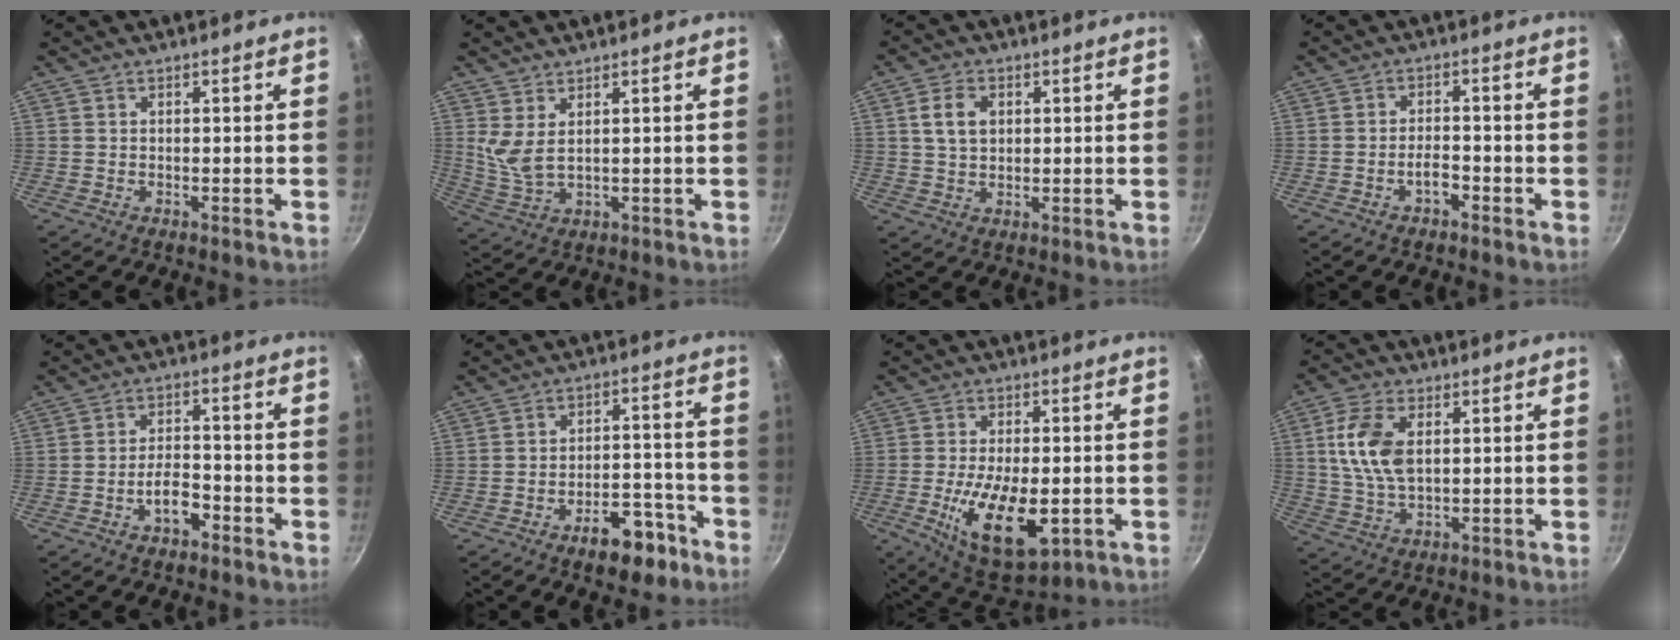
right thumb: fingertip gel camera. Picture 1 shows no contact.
{"total": 4.7, "force": [2.0, 1.8, 3.8], "torque": [-0.076, -0.026, 0.047]}
{"total": 5.5, "force": [1.4, 3.9, 3.7], "torque": [-0.055, 0.000, 0.027]}
{"total": 3.1, "force": [-1.9, 1.4, 2.0], "torque": [-0.026, 0.020, -0.033]}
{"total": 5.5, "force": [-3.0, 2.7, 3.7], "torque": [-0.050, 0.030, -0.052]}
{"total": 9.9, "force": [-6.1, 5.0, 6.1], "torque": [-0.055, 0.056, -0.079]}
{"total": 15.9, "force": [-3.8, 7.7, 13.4], "torque": [-0.215, -0.002, -0.052]}
{"total": 10.4, "force": [2.3, 5.9, 8.2], "torque": [-0.155, -0.004, 0.044]}